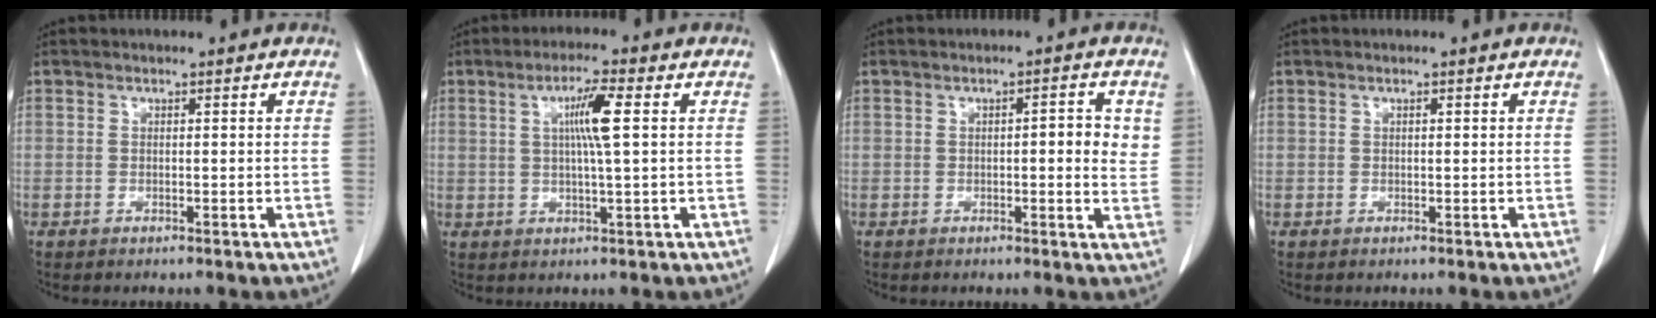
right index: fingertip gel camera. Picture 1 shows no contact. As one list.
[{"total": 5.9, "force": [1.3, -0.3, 5.7], "torque": [-0.102, 0.002, 0.023]}, {"total": 4.3, "force": [0.8, 1.2, 4.1], "torque": [-0.049, 0.000, 0.005]}, {"total": 0.0}]